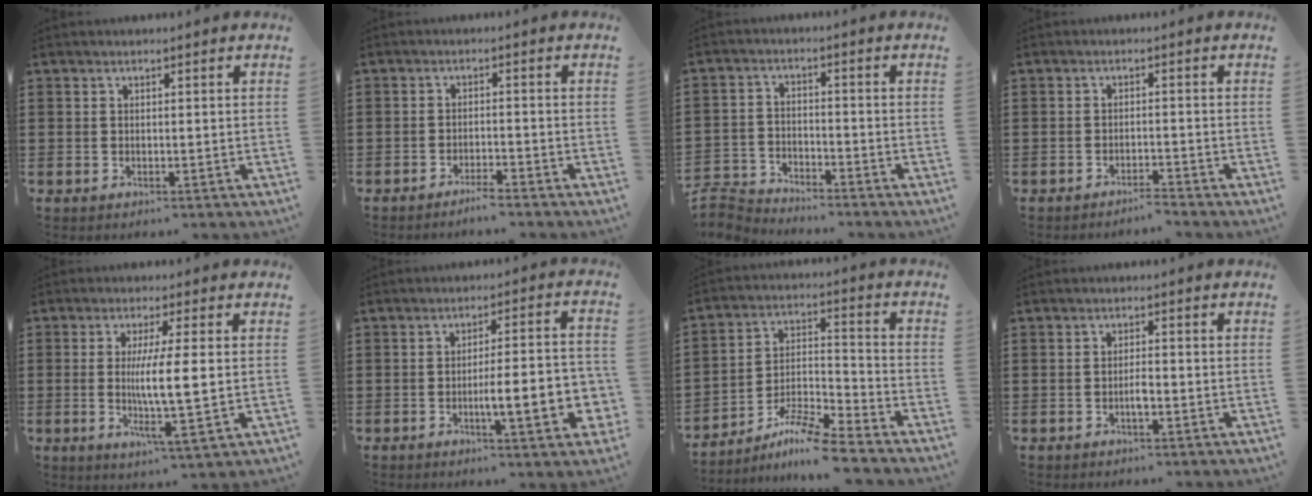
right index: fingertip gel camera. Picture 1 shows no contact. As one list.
[{"total": 2.0, "force": [-1.9, -0.1, 0.6], "torque": [-0.012, 0.001, -0.038]}, {"total": 4.3, "force": [-4.3, 0.6, 0.0], "torque": [-0.027, -0.005, -0.097]}, {"total": 1.9, "force": [-1.9, -0.2, 0.3], "torque": [-0.009, 0.001, -0.039]}, {"total": 7.6, "force": [0.2, 0.6, 7.6], "torque": [-0.138, -0.006, -0.001]}, {"total": 9.4, "force": [-2.6, 1.9, 8.9], "torque": [-0.126, -0.007, -0.044]}, {"total": 8.2, "force": [-7.4, 0.5, 3.5], "torque": [-0.070, 0.006, -0.145]}, {"total": 2.1, "force": [-0.7, 0.5, 1.9], "torque": [-0.037, 0.001, -0.013]}]